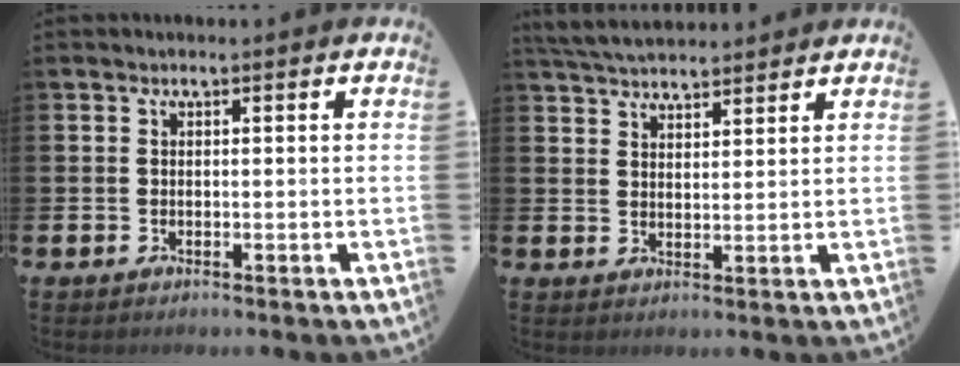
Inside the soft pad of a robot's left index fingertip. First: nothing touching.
{"total": 4.5, "force": [4.4, 0.7, 0.6], "torque": [-0.029, -0.017, 0.083]}